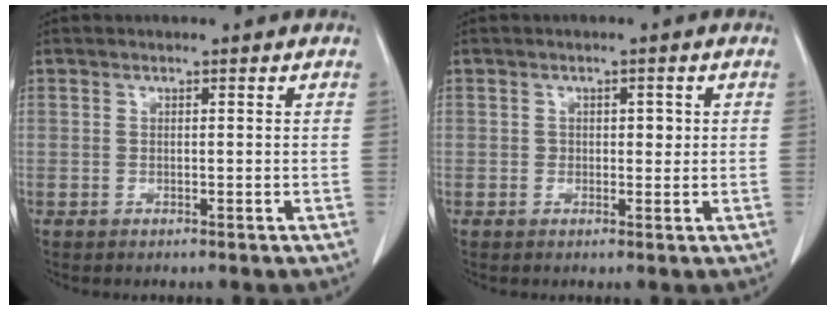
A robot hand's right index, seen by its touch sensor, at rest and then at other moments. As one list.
[{"total": 0.7, "force": [0.2, 0.5, 0.5], "torque": [-0.004, 0.003, 0.005]}]